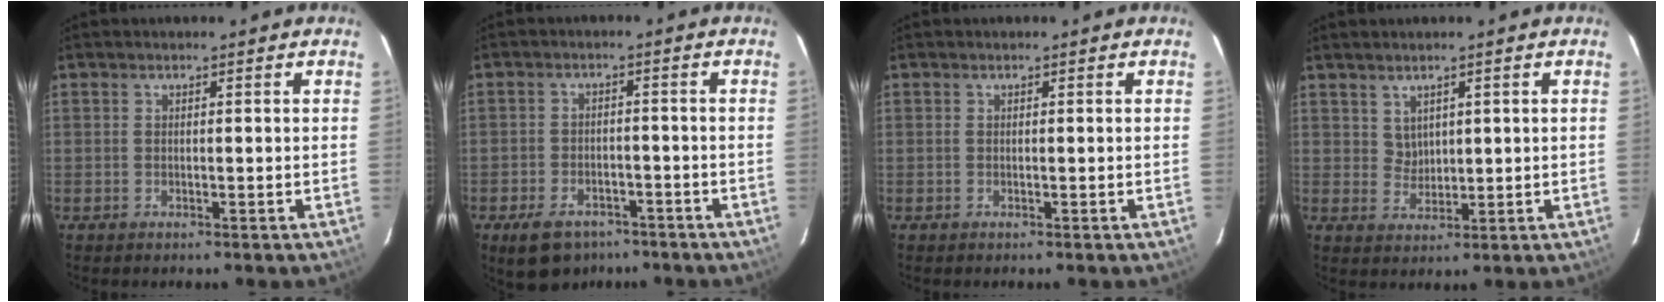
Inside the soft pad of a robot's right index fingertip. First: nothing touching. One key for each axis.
{"total": 9.5, "fx": -6.4, "fy": 5.7, "fz": 3.9, "tx": -0.097, "ty": 0.003, "tz": -0.091}
{"total": 0.0}
{"total": 2.9, "fx": 1.8, "fy": 2.1, "fz": 0.8, "tx": -0.011, "ty": 0.003, "tz": 0.041}